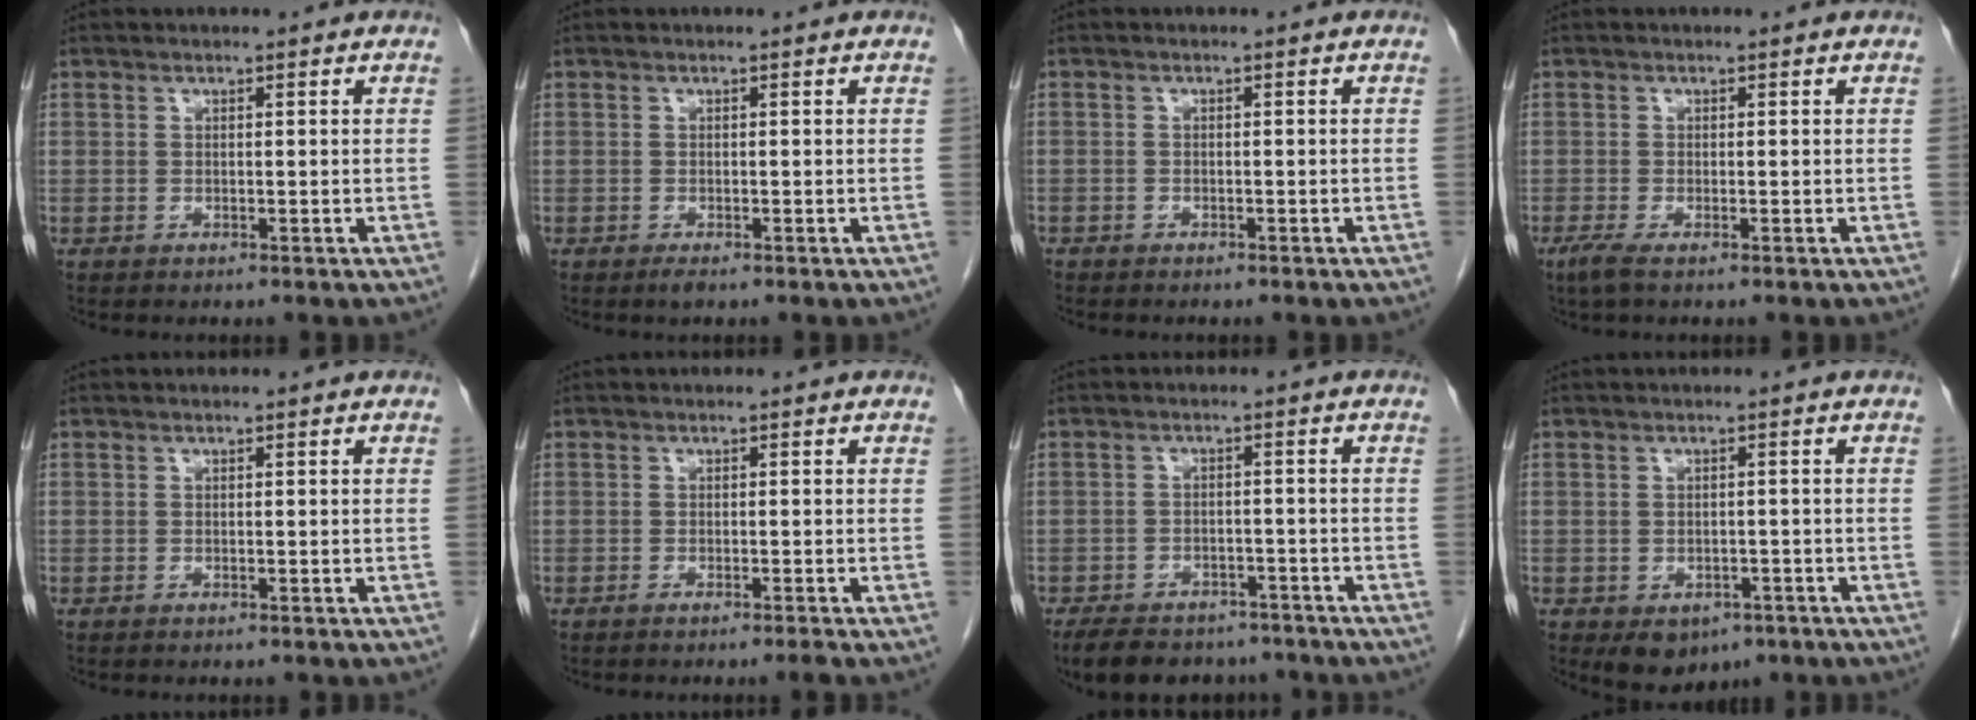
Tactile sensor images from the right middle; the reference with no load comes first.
{"total": 0.8, "force": [-0.6, 0.1, 0.5], "torque": [-0.009, -0.002, -0.009]}
{"total": 1.0, "force": [-0.8, 0.5, 0.2], "torque": [-0.007, 0.002, -0.015]}
{"total": 1.6, "force": [-1.0, 0.1, 1.3], "torque": [-0.032, -0.009, -0.026]}
{"total": 0.0}
{"total": 1.2, "force": [-0.9, -0.5, 0.5], "torque": [-0.008, 0.002, -0.018]}
{"total": 12.7, "force": [-10.4, 5.7, 4.4], "torque": [-0.082, 0.000, -0.141]}
{"total": 6.0, "force": [-3.7, 3.9, 2.7], "torque": [-0.031, 0.001, -0.043]}